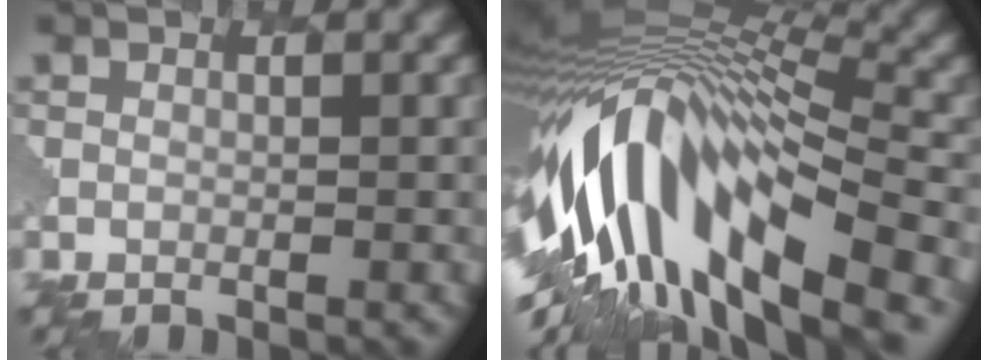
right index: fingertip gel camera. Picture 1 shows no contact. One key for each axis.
{"total": 15.2, "fx": -3.7, "fy": 6.6, "fz": 13.1, "tx": -0.242, "ty": 0.030, "tz": -0.067}